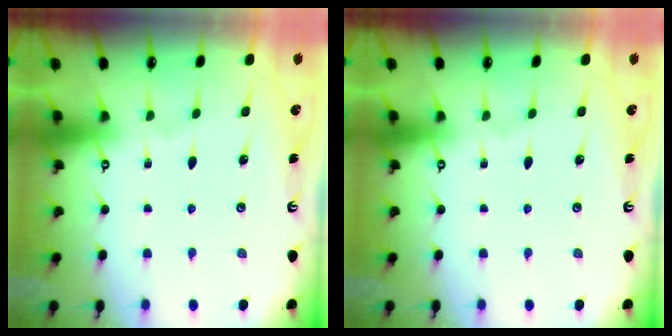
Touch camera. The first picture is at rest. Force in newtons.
{"total": 0.0}